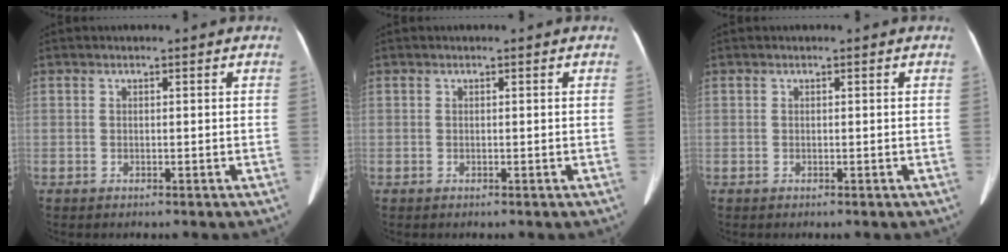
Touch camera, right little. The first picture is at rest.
{"total": 0.0}
{"total": 0.0}